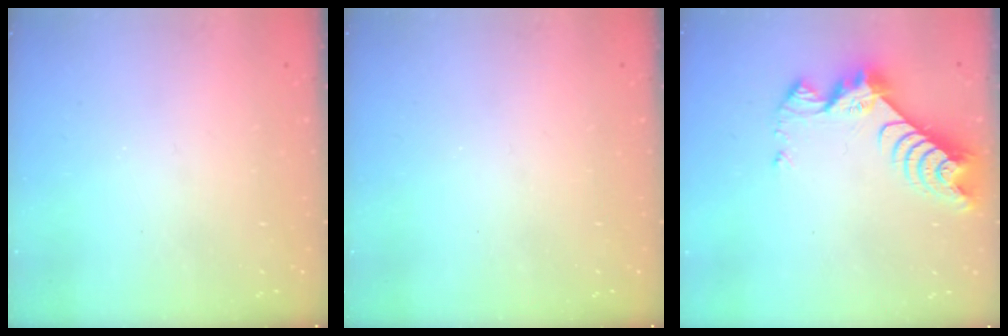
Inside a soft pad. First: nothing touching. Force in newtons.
{"total": 0.0}
{"total": 9.3, "press": 9.2, "slide": 0.8}